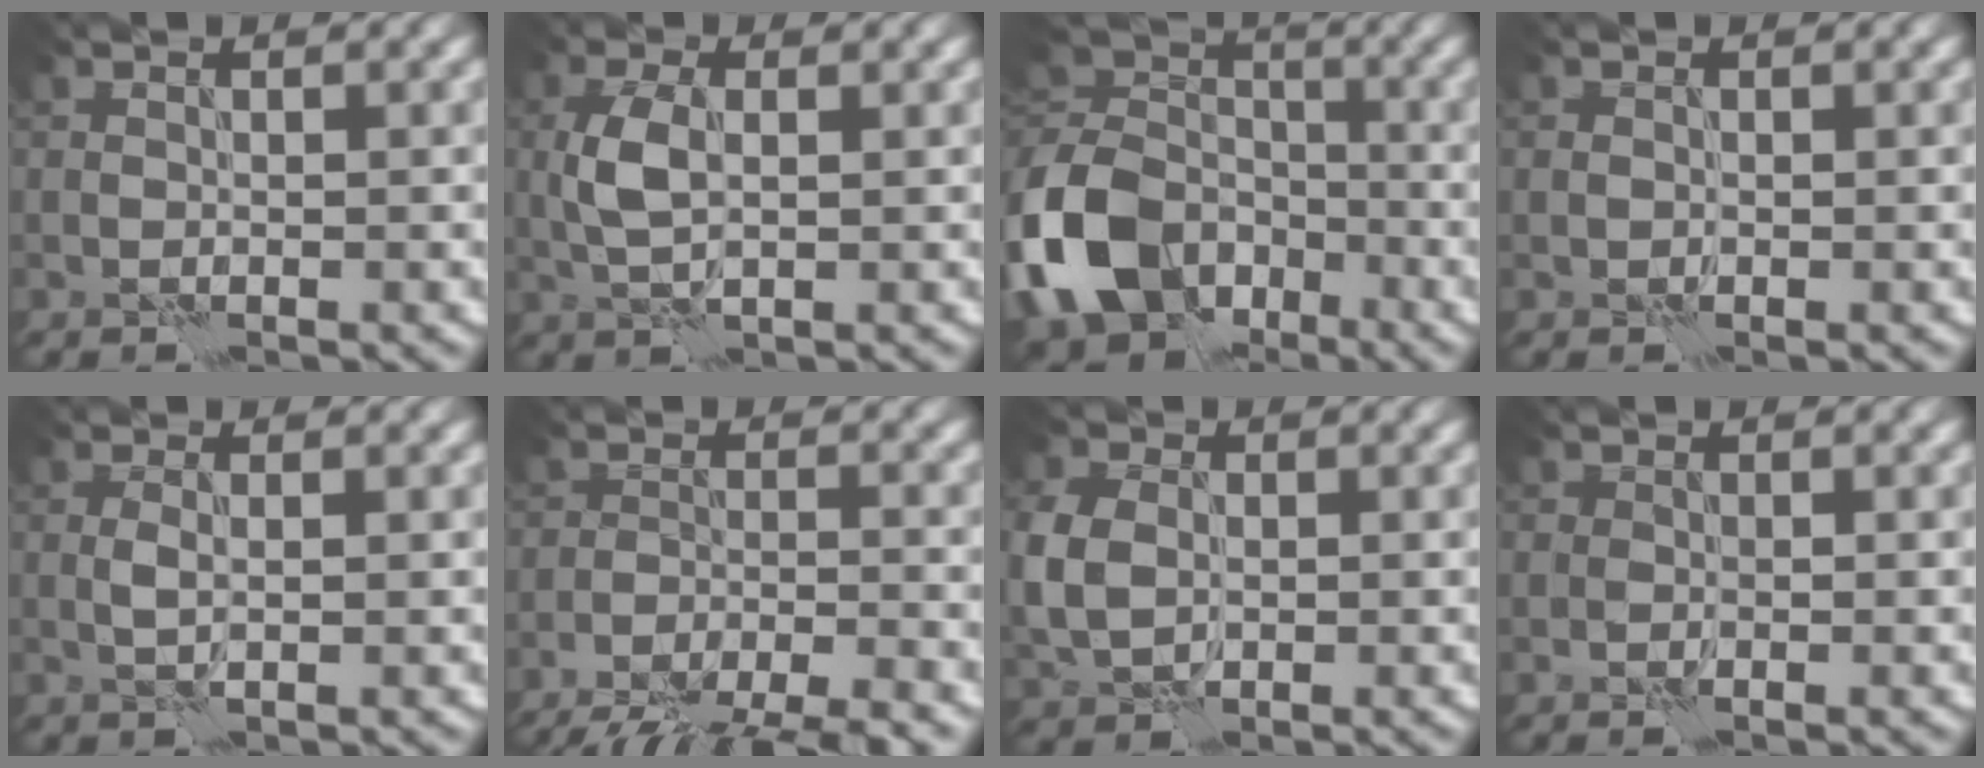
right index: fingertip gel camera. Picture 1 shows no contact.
{"total": 3.4, "force": [0.2, 1.7, 3.0], "torque": [-0.072, 0.002, 0.005]}
{"total": 12.4, "force": [-5.9, 8.8, 6.4], "torque": [-0.154, -0.013, -0.126]}
{"total": 0.6, "force": [0.1, 0.5, 0.4], "torque": [-0.005, 0.000, 0.001]}
{"total": 1.2, "force": [0.0, 0.3, 1.2], "torque": [-0.026, 0.001, -0.001]}
{"total": 9.6, "force": [-8.5, 1.9, 3.9], "torque": [-0.061, -0.015, -0.128]}
{"total": 5.5, "force": [0.0, 4.2, 3.5], "torque": [-0.105, 0.002, 0.003]}
{"total": 0.8, "force": [-0.2, 0.5, 0.6], "torque": [-0.011, 0.000, -0.005]}